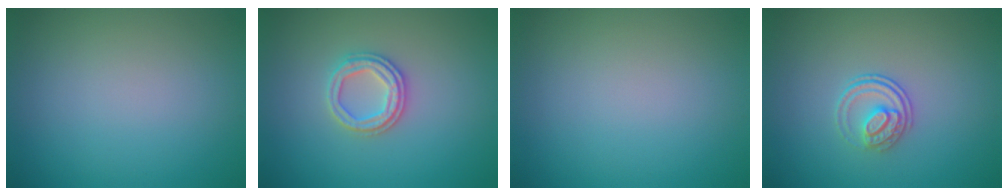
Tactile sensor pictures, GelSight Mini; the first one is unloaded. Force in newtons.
{"total": 2.6, "press": 2.5, "slide": 0.7}
{"total": 0.0}
{"total": 2.3, "press": 1.7, "slide": 1.5}